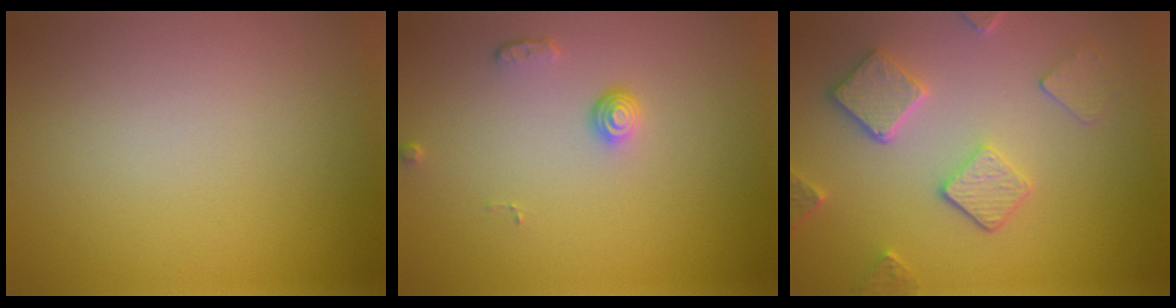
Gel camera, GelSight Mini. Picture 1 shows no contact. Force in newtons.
{"total": 1.3, "press": 1.0, "slide": 0.9}
{"total": 4.9, "press": 3.8, "slide": 3.2}